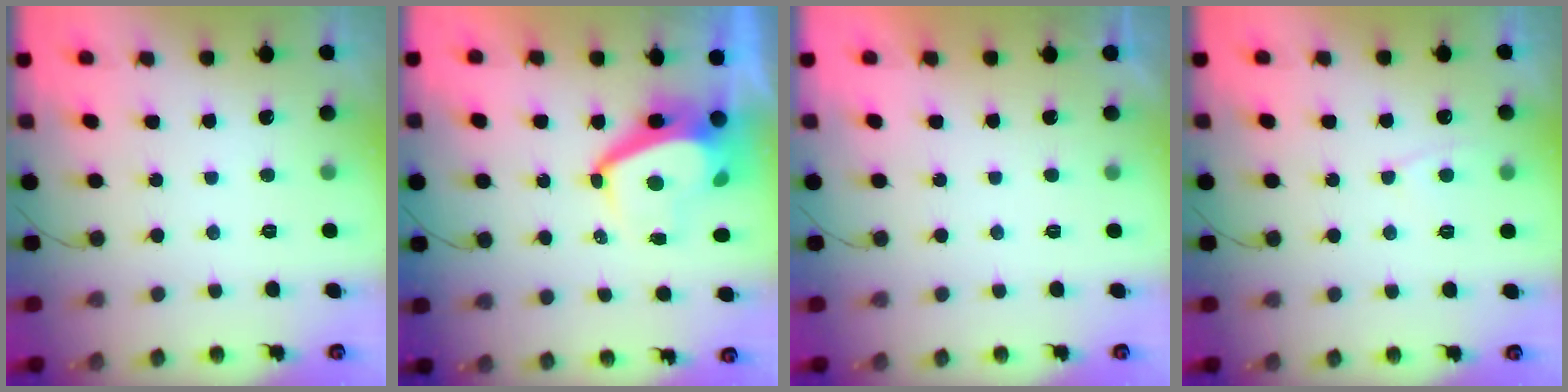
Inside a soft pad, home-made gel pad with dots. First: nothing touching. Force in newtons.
{"total": 6.4, "press": 6.4, "slide": 0.6}
{"total": 2.0, "press": 2.0, "slide": 0.6}
{"total": 3.9, "press": 3.9, "slide": 0.4}